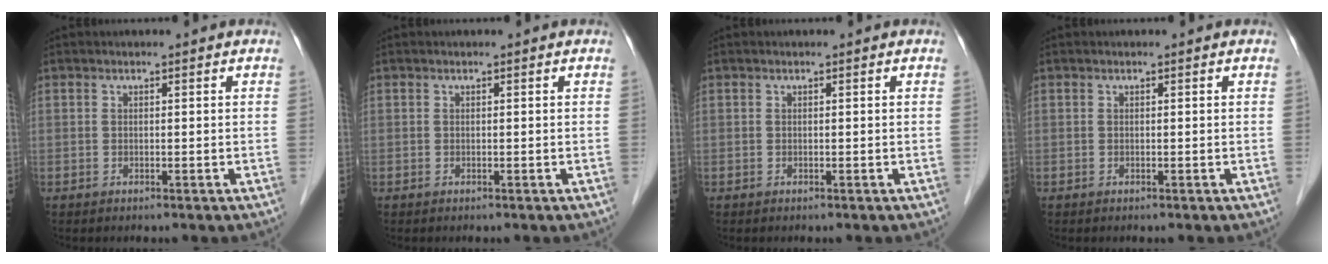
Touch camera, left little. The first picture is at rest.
{"total": 0.0}
{"total": 0.0}
{"total": 0.0}